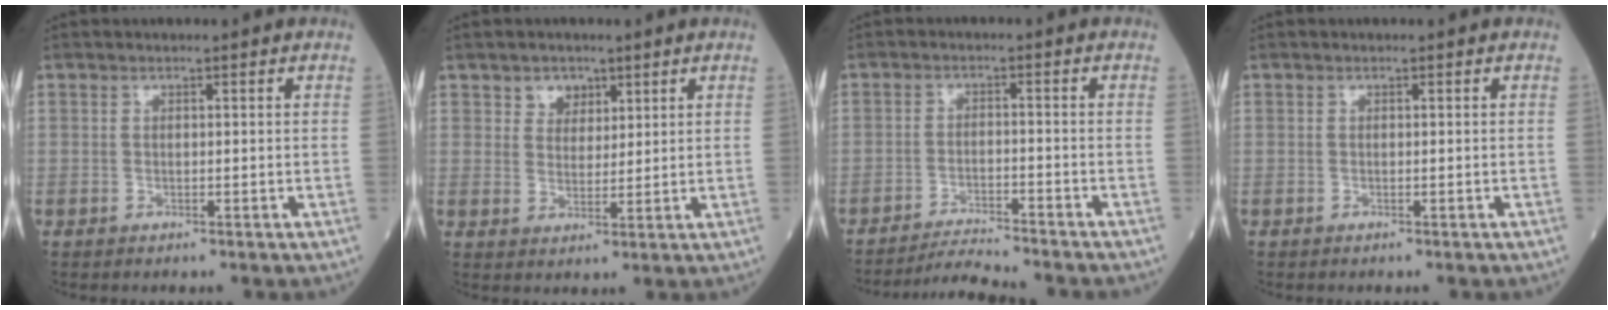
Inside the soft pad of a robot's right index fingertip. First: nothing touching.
{"total": 3.3, "force": [2.0, 2.4, 1.0], "torque": [-0.013, 0.002, 0.036]}
{"total": 7.0, "force": [-6.7, -0.9, 1.8], "torque": [-0.029, -0.013, -0.112]}
{"total": 0.0}